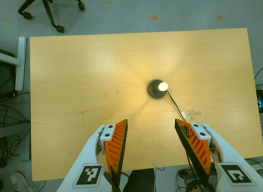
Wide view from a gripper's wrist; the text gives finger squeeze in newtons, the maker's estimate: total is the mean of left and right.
{"total": 0.0}